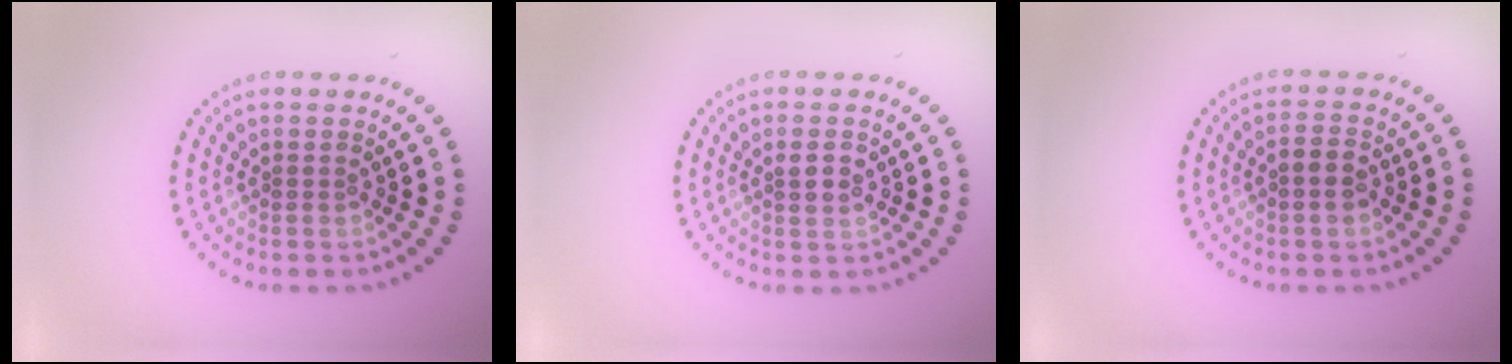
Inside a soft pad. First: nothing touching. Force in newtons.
{"total": 1.6, "press": 1.6, "slide": 0.2}
{"total": 1.8, "press": 1.7, "slide": 0.4}